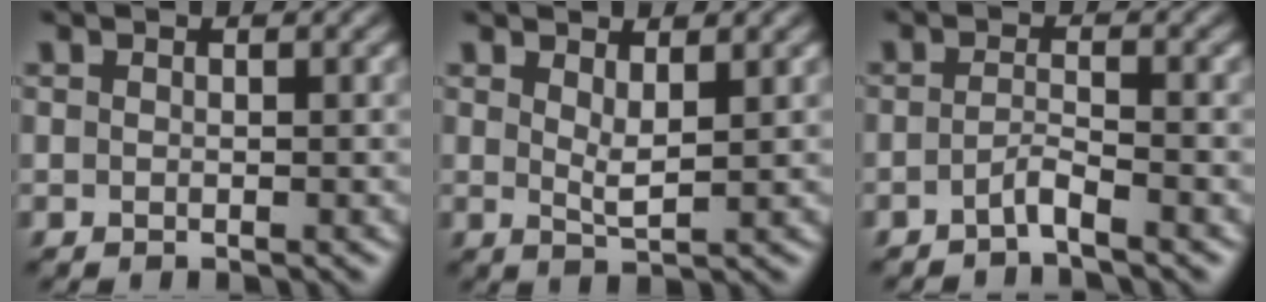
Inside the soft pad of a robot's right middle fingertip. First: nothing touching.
{"total": 2.0, "force": [1.1, 0.5, 1.6], "torque": [-0.032, -0.009, 0.022]}
{"total": 1.7, "force": [-1.2, 0.1, 1.2], "torque": [-0.021, 0.002, -0.029]}